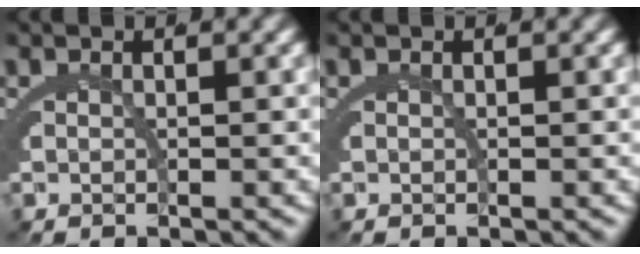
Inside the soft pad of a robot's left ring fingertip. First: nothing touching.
{"total": 0.0}